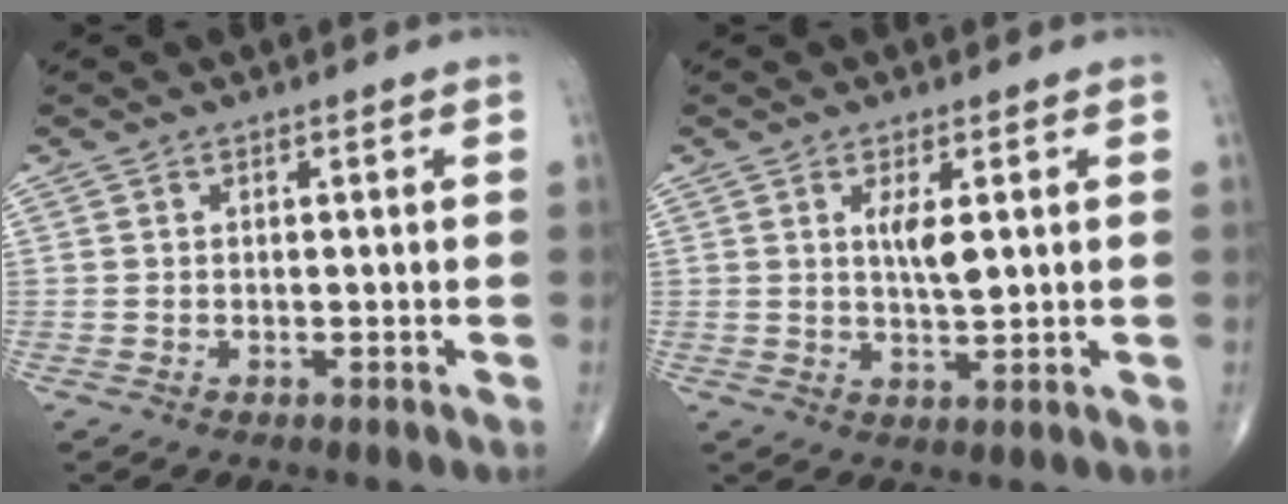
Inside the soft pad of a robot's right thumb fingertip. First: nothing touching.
{"total": 4.4, "force": [1.2, 1.2, 4.0], "torque": [-0.075, -0.014, 0.023]}